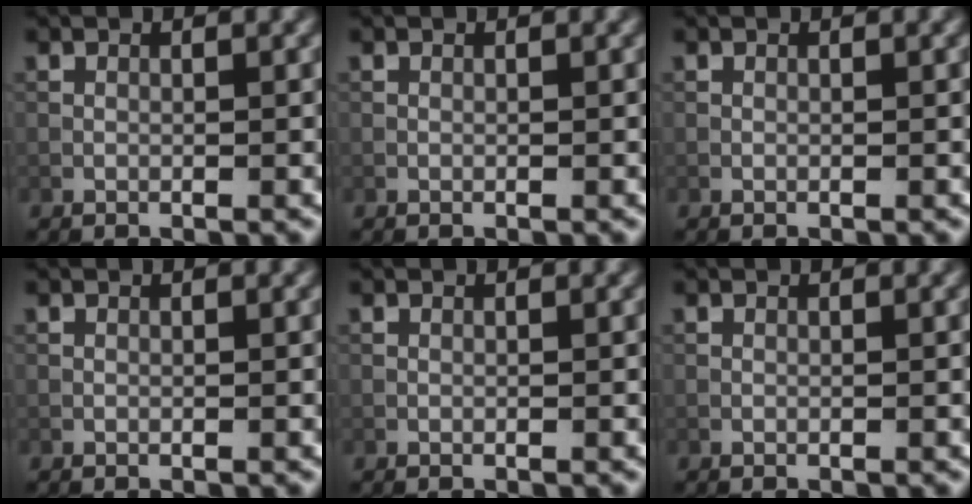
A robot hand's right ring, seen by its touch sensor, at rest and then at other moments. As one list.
[{"total": 0.0}, {"total": 0.0}, {"total": 0.0}, {"total": 0.0}, {"total": 0.0}]